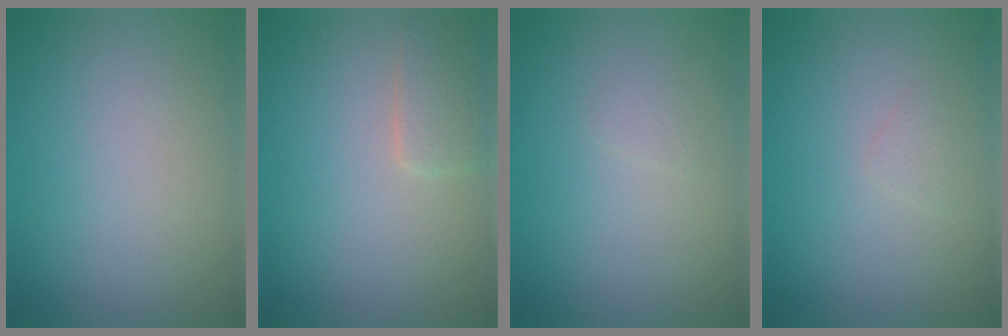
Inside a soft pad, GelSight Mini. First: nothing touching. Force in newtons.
{"total": 2.1, "press": 2.1, "slide": 0.1}
{"total": 0.6, "press": 0.6, "slide": 0.1}
{"total": 0.7, "press": 0.7, "slide": 0.1}